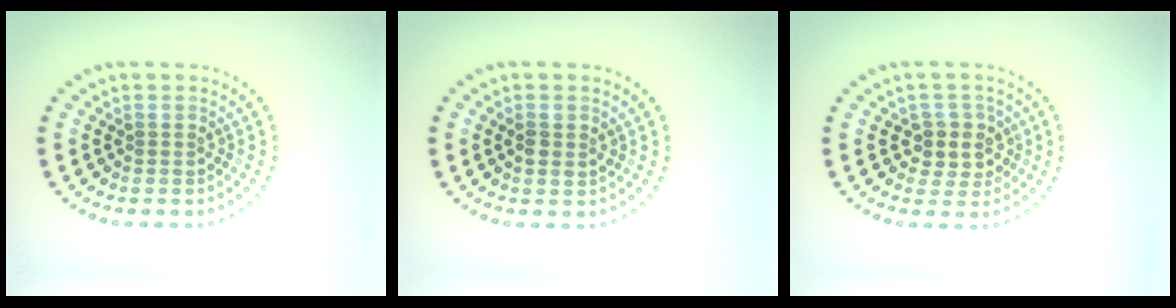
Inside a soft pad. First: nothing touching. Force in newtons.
{"total": 1.4, "press": 1.3, "slide": 0.3}
{"total": 2.9, "press": 2.6, "slide": 1.4}